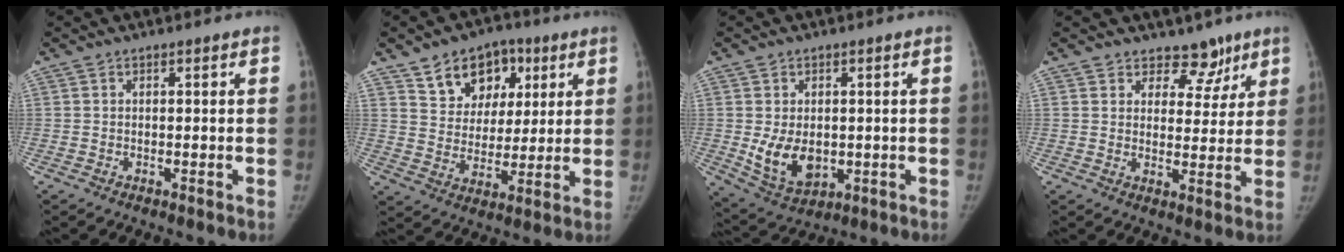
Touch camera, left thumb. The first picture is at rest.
{"total": 12.7, "force": [6.5, 9.5, 5.4], "torque": [-0.040, -0.018, 0.108]}
{"total": 8.8, "force": [-0.8, 6.2, 6.2], "torque": [-0.085, -0.013, 0.007]}
{"total": 6.3, "force": [4.6, 4.2, 1.0], "torque": [0.031, -0.025, 0.063]}